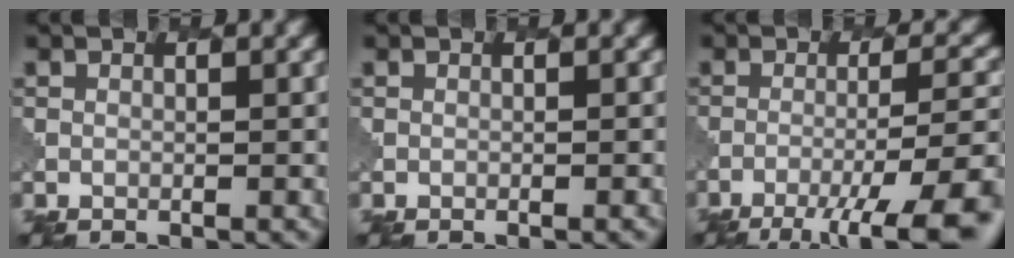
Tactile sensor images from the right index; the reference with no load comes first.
{"total": 0.6, "force": [-0.2, 0.3, 0.5], "torque": [0.003, 0.005, -0.004]}
{"total": 8.1, "force": [-5.3, 1.7, 5.9], "torque": [-0.098, 0.000, -0.085]}